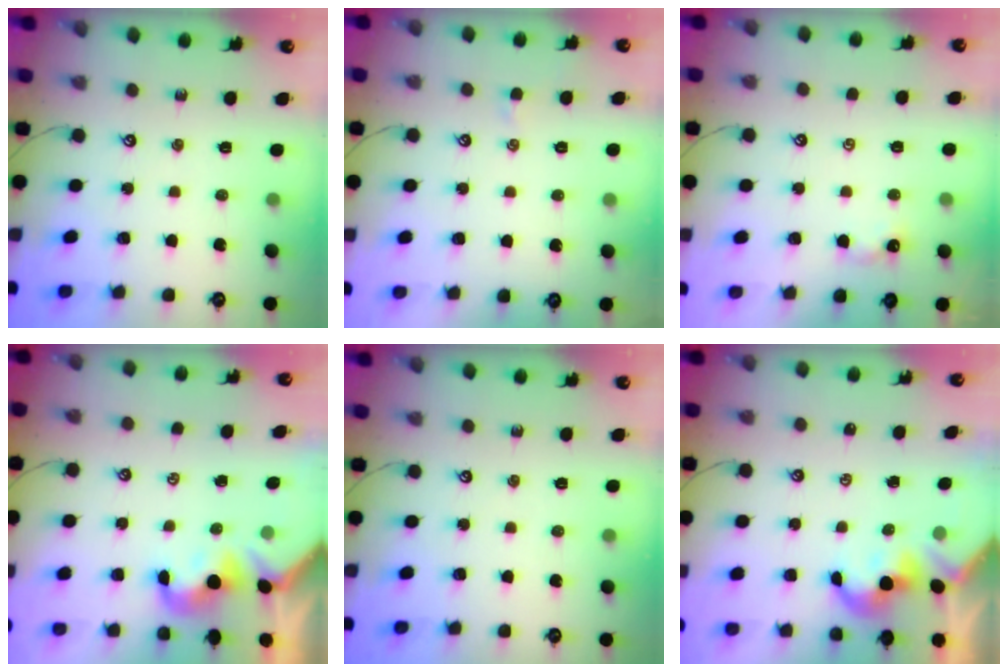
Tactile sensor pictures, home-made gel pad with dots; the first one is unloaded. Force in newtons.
{"total": 1.2, "press": 1.1, "slide": 0.4}
{"total": 1.4, "press": 1.3, "slide": 0.3}
{"total": 1.2, "press": 1.1, "slide": 0.2}
{"total": 0.0}
{"total": 2.2, "press": 2.1, "slide": 0.4}